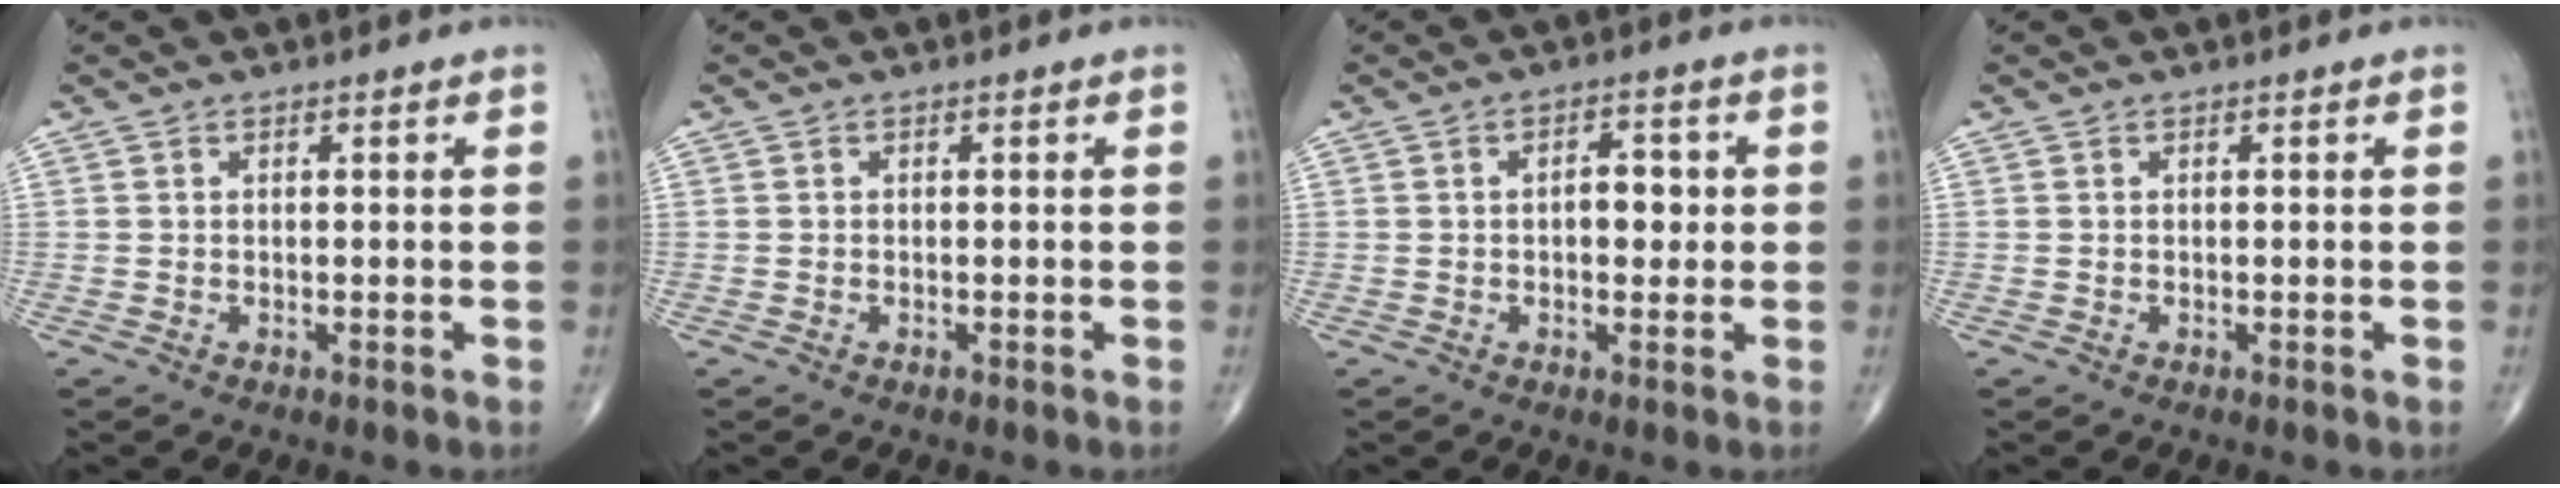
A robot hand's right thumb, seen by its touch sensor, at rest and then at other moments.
{"total": 0.0}
{"total": 4.5, "force": [0.2, 2.6, 3.7], "torque": [-0.036, 0.006, 0.000]}
{"total": 0.0}